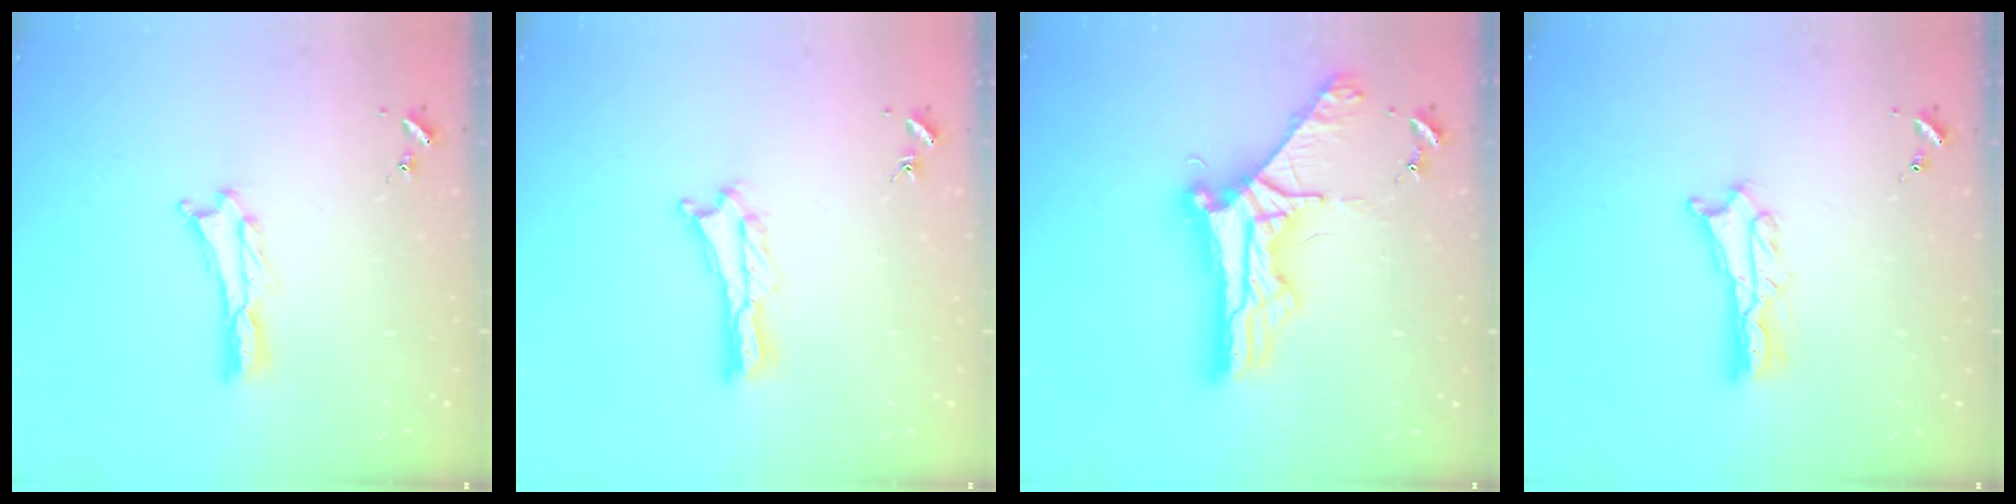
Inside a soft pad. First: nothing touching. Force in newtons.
{"total": 0.9, "press": 0.9, "slide": 0.2}
{"total": 10.7, "press": 10.7, "slide": 0.9}
{"total": 2.7, "press": 2.6, "slide": 0.3}